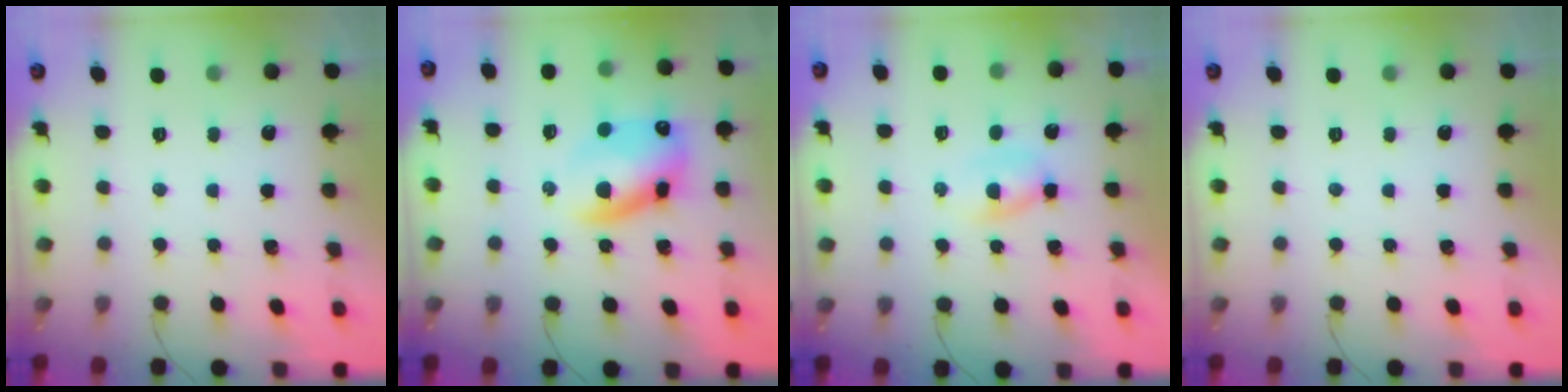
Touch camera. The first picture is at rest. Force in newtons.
{"total": 12.0, "press": 11.6, "slide": 2.9}
{"total": 2.8, "press": 2.5, "slide": 1.1}
{"total": 0.0}